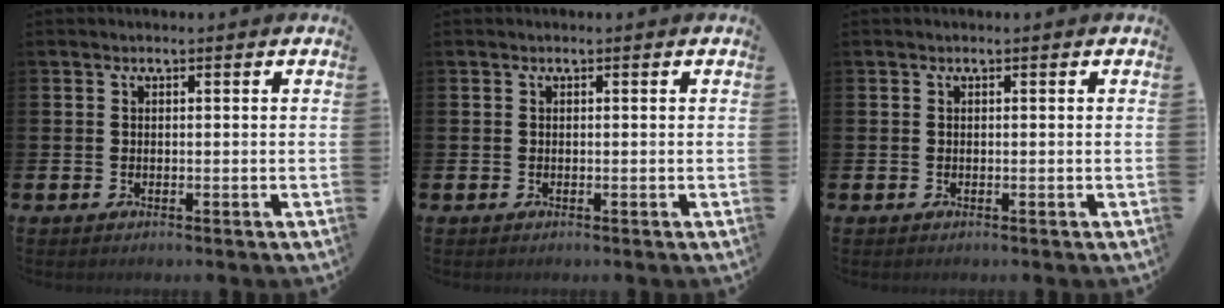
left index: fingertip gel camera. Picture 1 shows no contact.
{"total": 0.0}
{"total": 0.0}